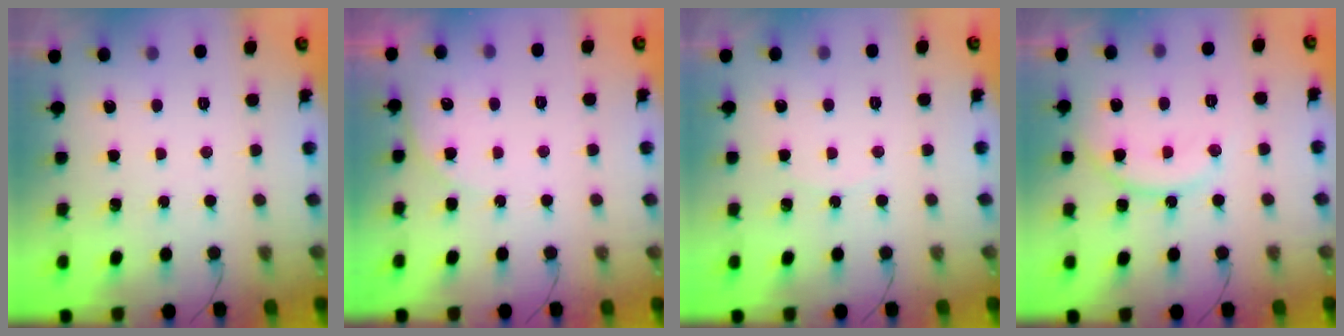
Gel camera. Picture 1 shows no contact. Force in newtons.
{"total": 4.9, "press": 4.8, "slide": 0.5}
{"total": 3.7, "press": 2.9, "slide": 2.3}
{"total": 11.8, "press": 11.8, "slide": 0.2}